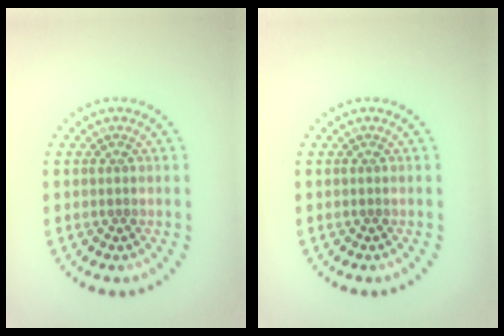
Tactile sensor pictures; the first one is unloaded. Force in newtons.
{"total": 0.0}